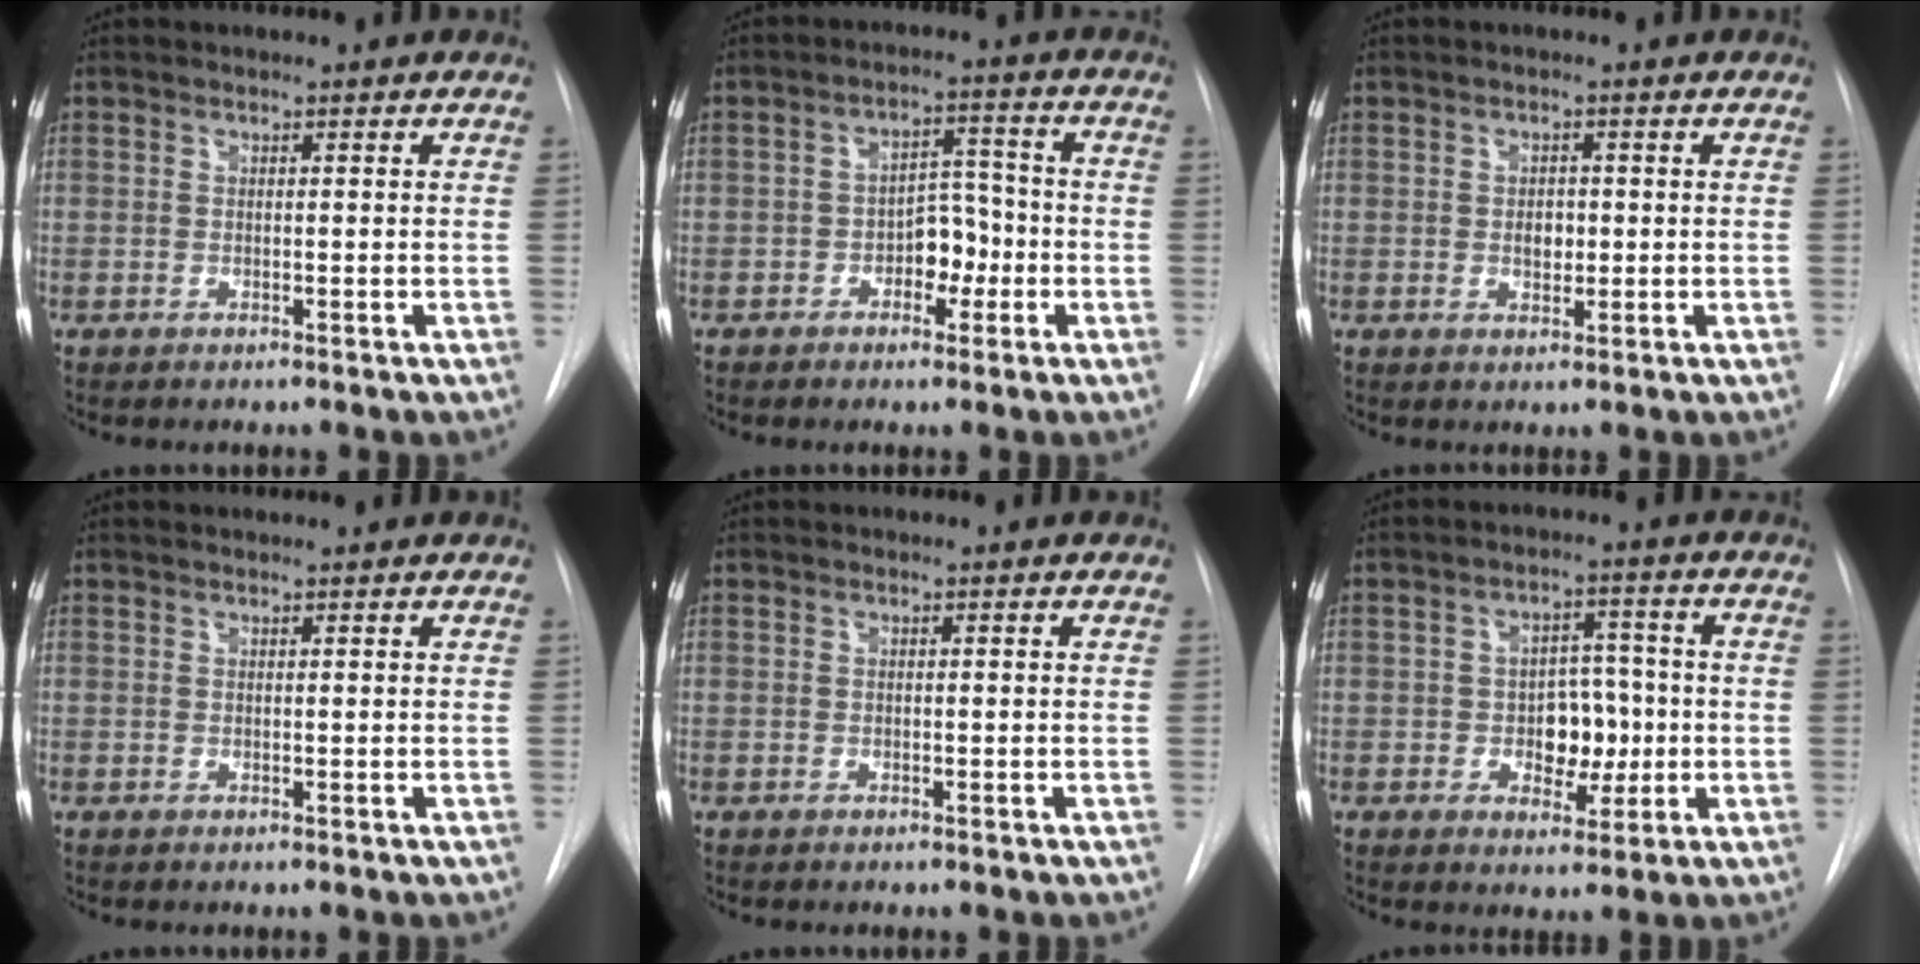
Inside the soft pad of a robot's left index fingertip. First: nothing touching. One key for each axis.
{"total": 5.3, "fx": -1.9, "fy": 3.1, "fz": 3.8, "tx": -0.051, "ty": 0.017, "tz": -0.032}
{"total": 2.1, "fx": 0.0, "fy": 1.5, "fz": 1.5, "tx": -0.024, "ty": 0.000, "tz": 0.003}
{"total": 1.4, "fx": 1.3, "fy": -0.1, "fz": 0.3, "tx": -0.006, "ty": 0.014, "tz": 0.023}
{"total": 0.0}
{"total": 6.5, "fx": -0.9, "fy": 4.3, "fz": 4.8, "tx": -0.063, "ty": 0.015, "tz": -0.007}